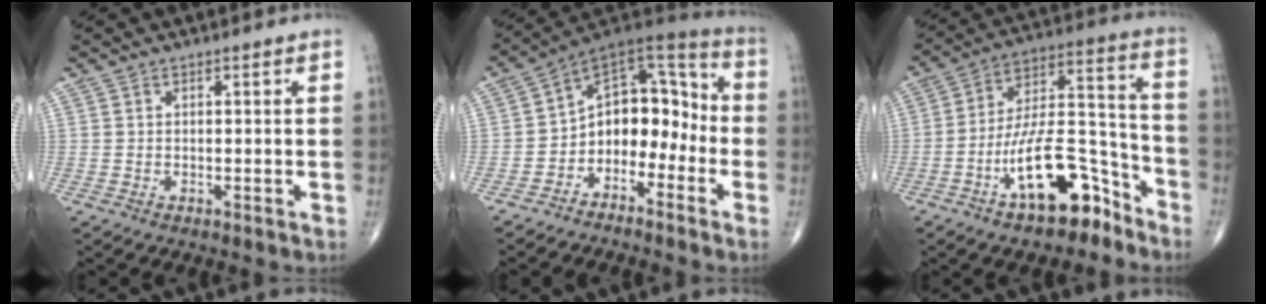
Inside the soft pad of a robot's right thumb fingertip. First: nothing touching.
{"total": 12.9, "force": [-3.9, 9.0, 8.4], "torque": [-0.078, 0.090, -0.079]}
{"total": 16.7, "force": [-9.6, 6.9, 11.8], "torque": [-0.180, 0.091, -0.164]}